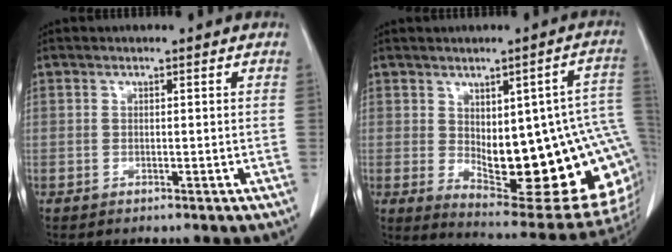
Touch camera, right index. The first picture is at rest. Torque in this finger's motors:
{"motor_torque": [1.97, -0.16, 0.54, 0.11]}